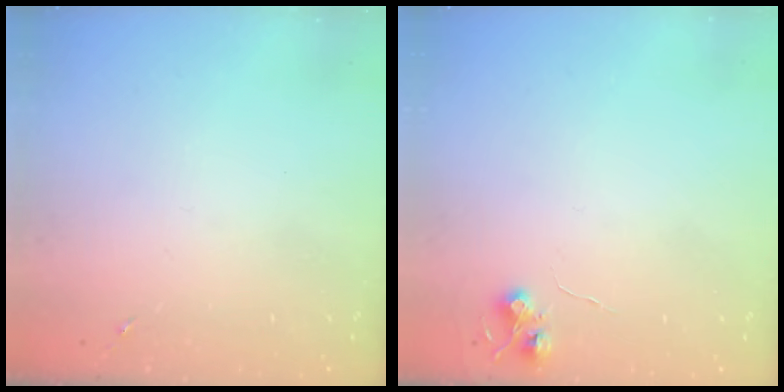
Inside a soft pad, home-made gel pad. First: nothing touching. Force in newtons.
{"total": 5.5, "press": 5.5, "slide": 0.5}